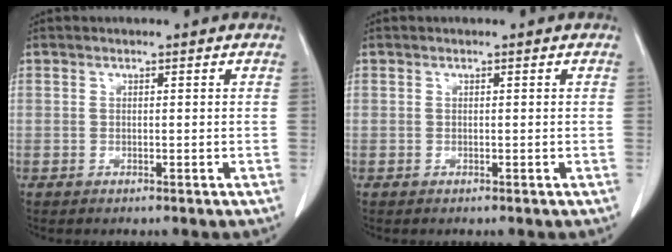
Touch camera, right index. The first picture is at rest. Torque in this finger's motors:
{"motor_torque": [0.00, 0.00, 0.00, 0.00]}